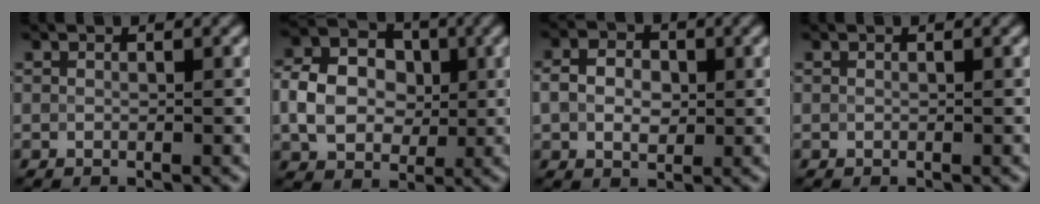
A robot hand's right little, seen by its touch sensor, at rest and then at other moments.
{"total": 5.4, "force": [-0.4, 4.5, 3.1], "torque": [-0.056, 0.005, -0.014]}
{"total": 3.4, "force": [0.5, 2.6, 2.2], "torque": [-0.039, 0.000, 0.001]}
{"total": 0.0}